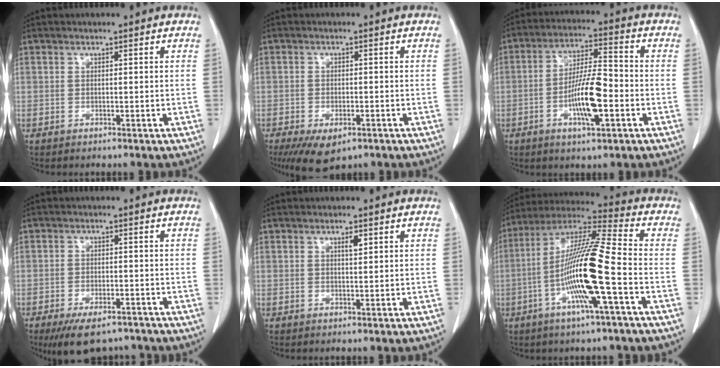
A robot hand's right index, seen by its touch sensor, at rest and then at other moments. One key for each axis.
{"total": 7.5, "fx": -4.6, "fy": 3.5, "fz": 4.8, "tx": -0.081, "ty": -0.011, "tz": -0.070}
{"total": 10.0, "fx": -3.1, "fy": 1.9, "fz": 9.3, "tx": -0.176, "ty": 0.002, "tz": -0.058}
{"total": 8.7, "fx": -6.8, "fy": 3.3, "fz": 4.2, "tx": -0.064, "ty": -0.004, "tz": -0.107}
{"total": 1.2, "fx": 0.6, "fy": 0.3, "fz": 1.0, "tx": -0.019, "ty": -0.001, "tz": 0.009}
{"total": 16.0, "fx": -4.2, "fy": -0.1, "fz": 15.5, "tx": -0.302, "ty": 0.000, "tz": -0.089}